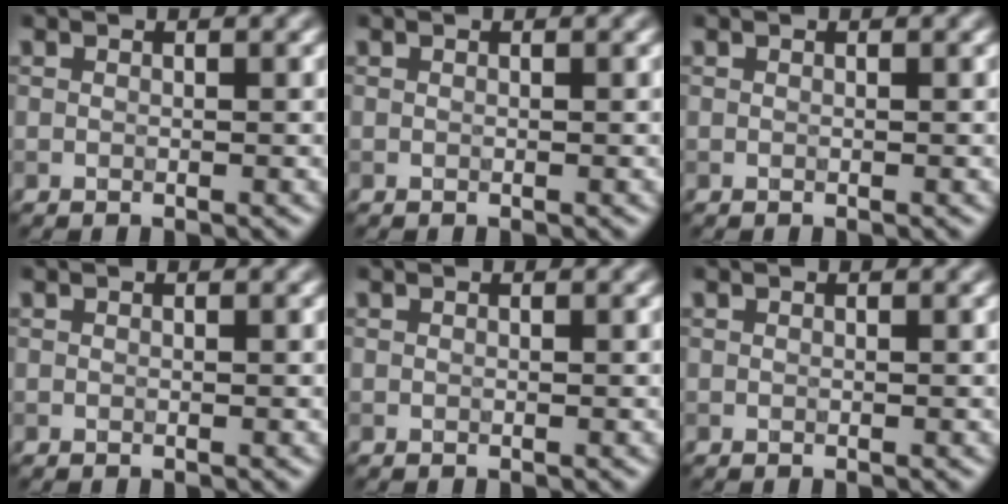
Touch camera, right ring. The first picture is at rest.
{"total": 0.0}
{"total": 0.0}
{"total": 0.0}
{"total": 0.0}
{"total": 0.0}